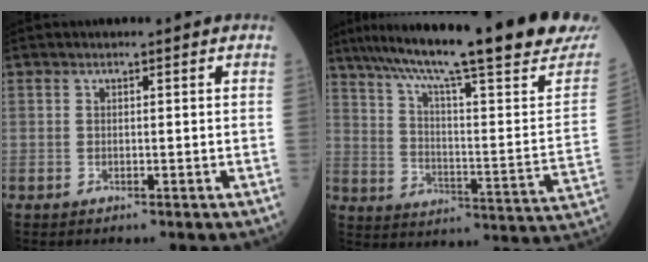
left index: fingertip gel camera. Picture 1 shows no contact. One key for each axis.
{"total": 28.1, "fx": 22.8, "fy": 0.7, "fz": 16.3, "tx": -0.262, "ty": -0.062, "tz": 0.304}